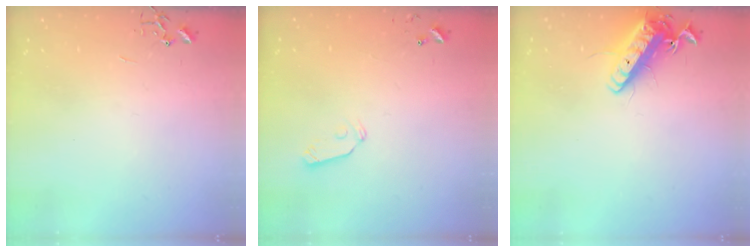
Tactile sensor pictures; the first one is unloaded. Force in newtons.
{"total": 5.3, "press": 5.3, "slide": 0.1}
{"total": 13.6, "press": 13.4, "slide": 2.3}